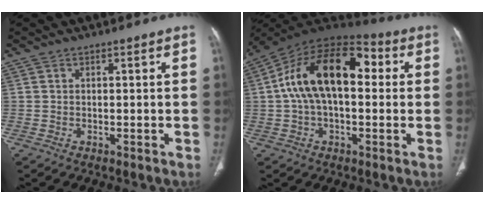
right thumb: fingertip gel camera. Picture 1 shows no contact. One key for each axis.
{"total": 18.7, "fx": 2.3, "fy": 10.4, "fz": 15.4, "tx": -0.255, "ty": 0.049, "tz": 0.030}